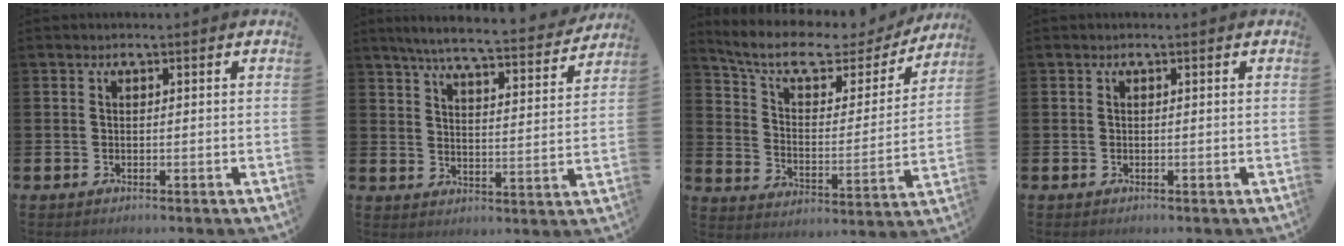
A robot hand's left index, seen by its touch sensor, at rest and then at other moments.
{"total": 6.6, "force": [6.1, 0.3, 2.5], "torque": [-0.061, -0.046, 0.100]}
{"total": 9.5, "force": [7.9, 3.3, 4.2], "torque": [-0.104, -0.051, 0.129]}
{"total": 0.0}